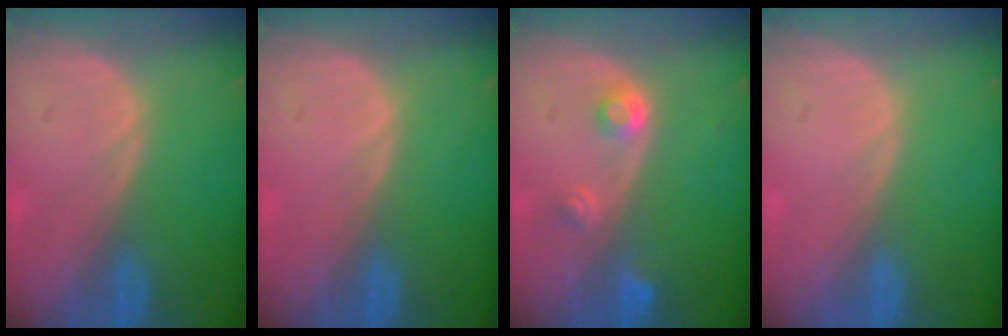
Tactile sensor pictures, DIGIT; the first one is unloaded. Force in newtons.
{"total": 0.0}
{"total": 2.9, "press": 2.7, "slide": 1.0}
{"total": 0.0}